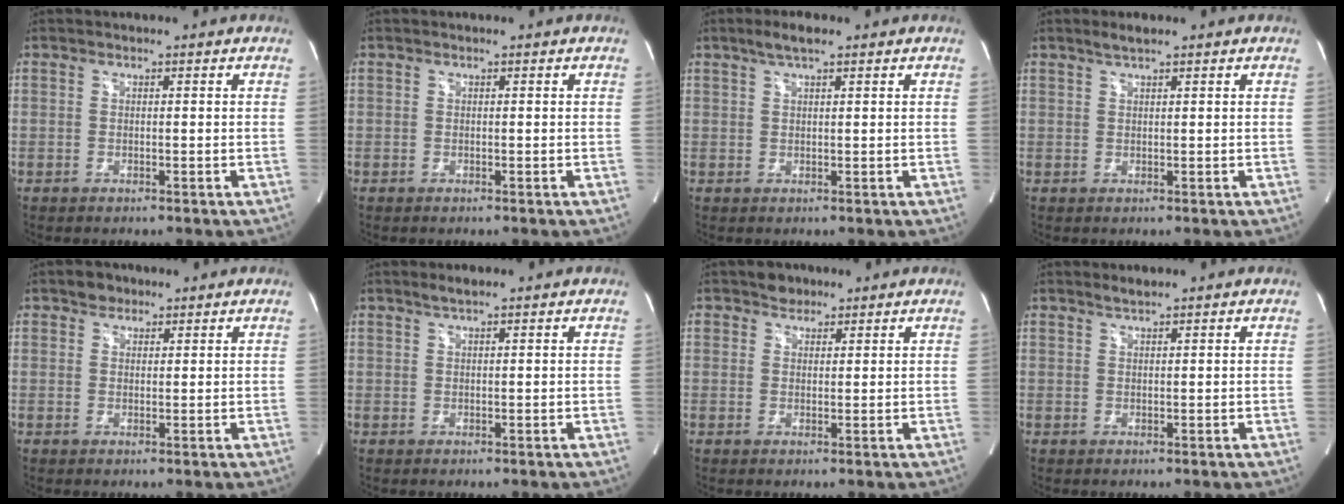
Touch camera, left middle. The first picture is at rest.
{"total": 0.0}
{"total": 3.3, "force": [2.2, 0.6, 2.3], "torque": [-0.051, 0.010, 0.042]}
{"total": 1.8, "force": [1.4, 0.1, 1.1], "torque": [-0.027, 0.005, 0.028]}
{"total": 2.3, "force": [1.6, 1.6, 0.5], "torque": [-0.009, 0.006, 0.025]}
{"total": 1.5, "force": [1.2, 0.1, 0.9], "torque": [-0.022, 0.005, 0.026]}
{"total": 2.4, "force": [1.8, 1.6, 0.4], "torque": [-0.005, 0.006, 0.026]}
{"total": 1.2, "force": [1.2, 0.0, 0.4], "torque": [-0.011, 0.005, 0.025]}